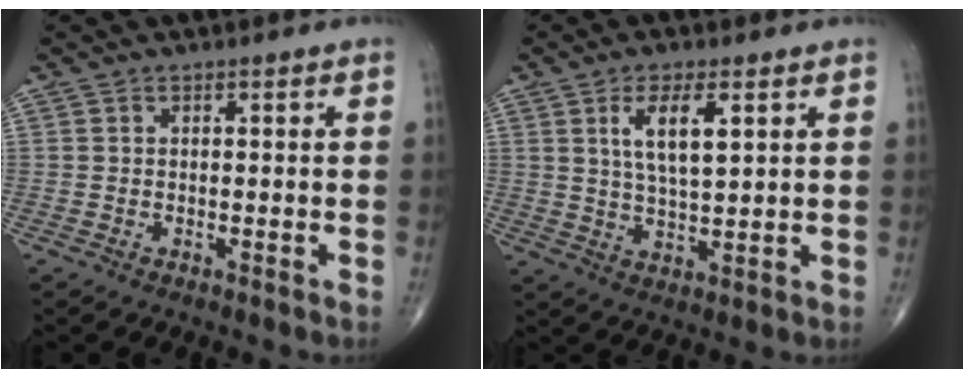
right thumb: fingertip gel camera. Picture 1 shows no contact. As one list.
[{"total": 8.0, "force": [3.0, 2.7, 6.9], "torque": [-0.120, -0.016, 0.059]}]